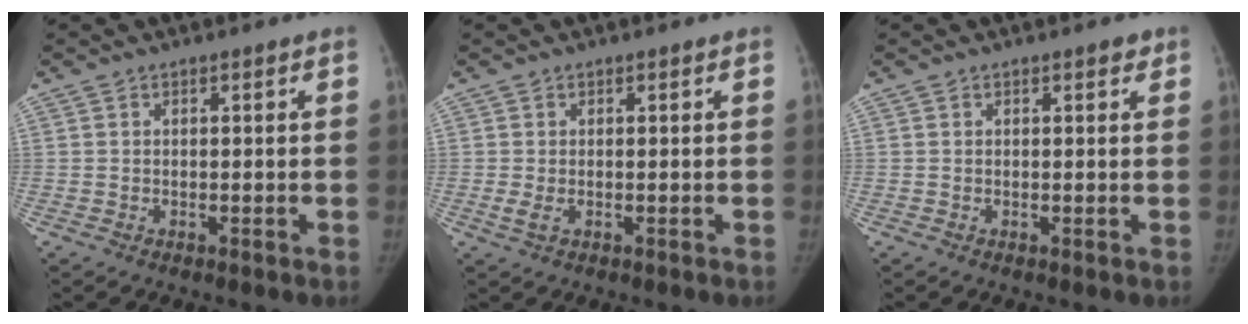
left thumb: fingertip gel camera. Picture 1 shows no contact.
{"total": 1.7, "force": [-0.1, 1.0, 1.3], "torque": [-0.034, -0.006, -0.001]}
{"total": 1.2, "force": [0.7, 0.6, 0.7], "torque": [-0.002, -0.001, 0.005]}